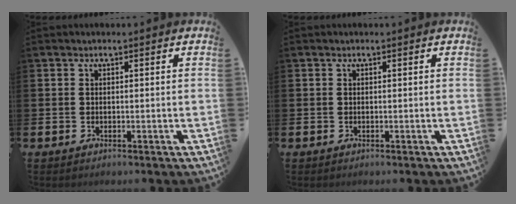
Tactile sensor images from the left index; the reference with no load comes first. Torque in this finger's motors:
{"motor_torque": [0.00, 0.00, 0.01, 0.00]}